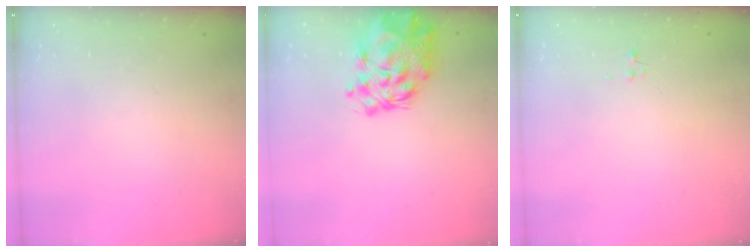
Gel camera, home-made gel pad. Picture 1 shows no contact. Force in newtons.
{"total": 12.5, "press": 11.8, "slide": 4.0}
{"total": 0.0}